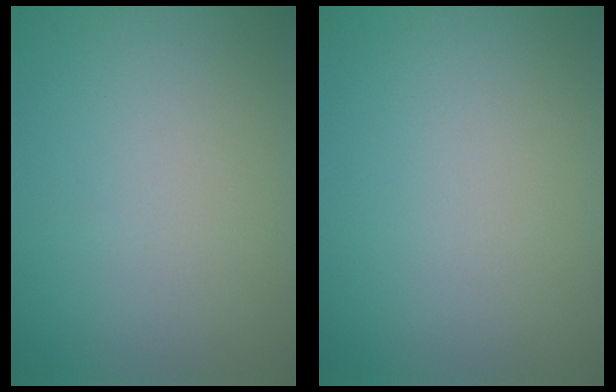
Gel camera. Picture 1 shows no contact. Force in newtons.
{"total": 0.0}